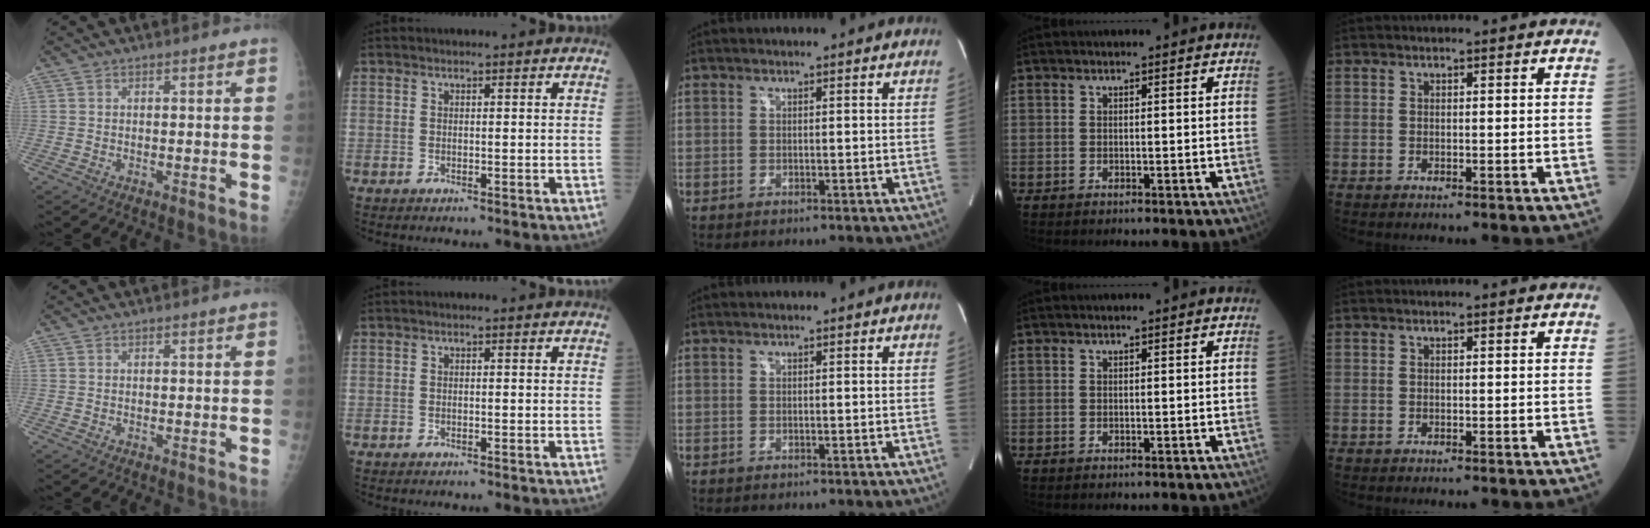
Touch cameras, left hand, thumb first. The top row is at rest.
{}